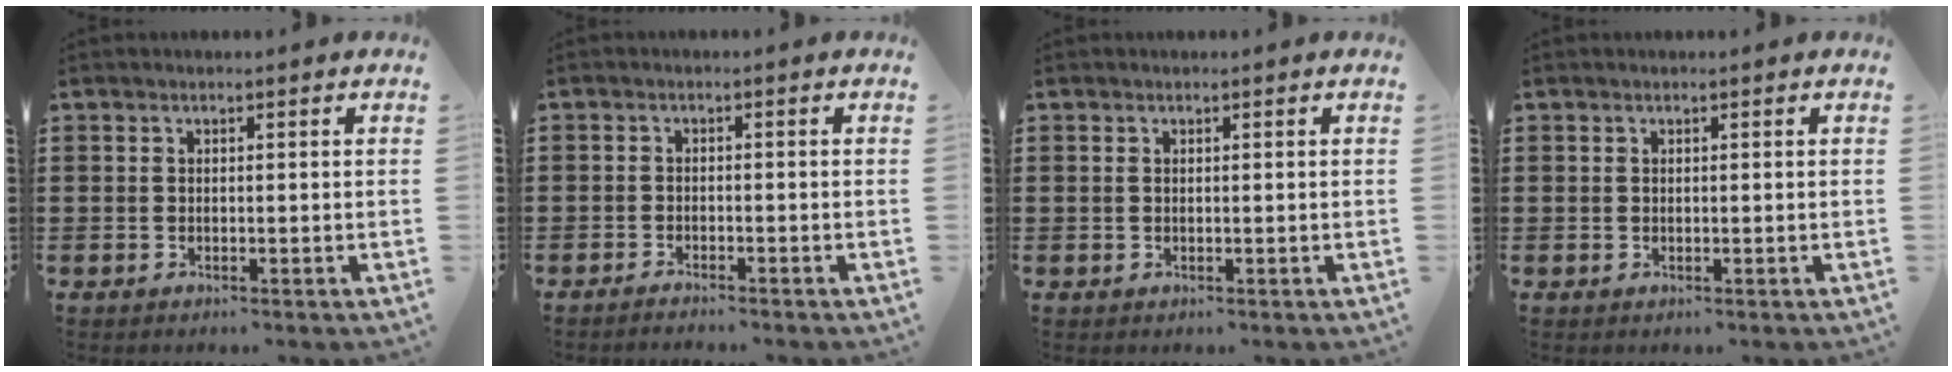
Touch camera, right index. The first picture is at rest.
{"total": 1.4, "force": [-1.4, 0.0, 0.0], "torque": [-0.003, 0.003, -0.029]}
{"total": 0.0}
{"total": 0.0}